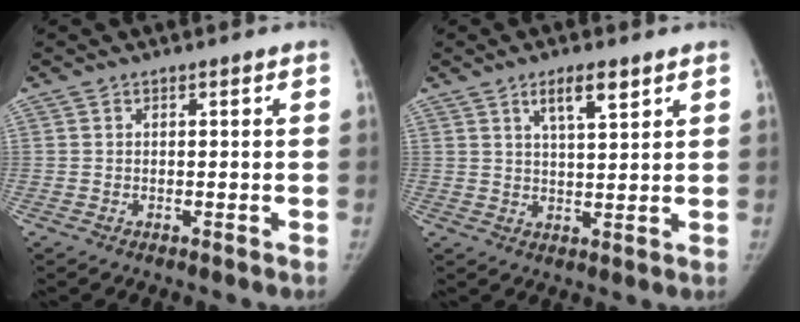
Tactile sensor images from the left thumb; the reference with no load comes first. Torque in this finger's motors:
{"motor_torque": [0.53, -0.24, 0.58, -0.57, 0.26]}